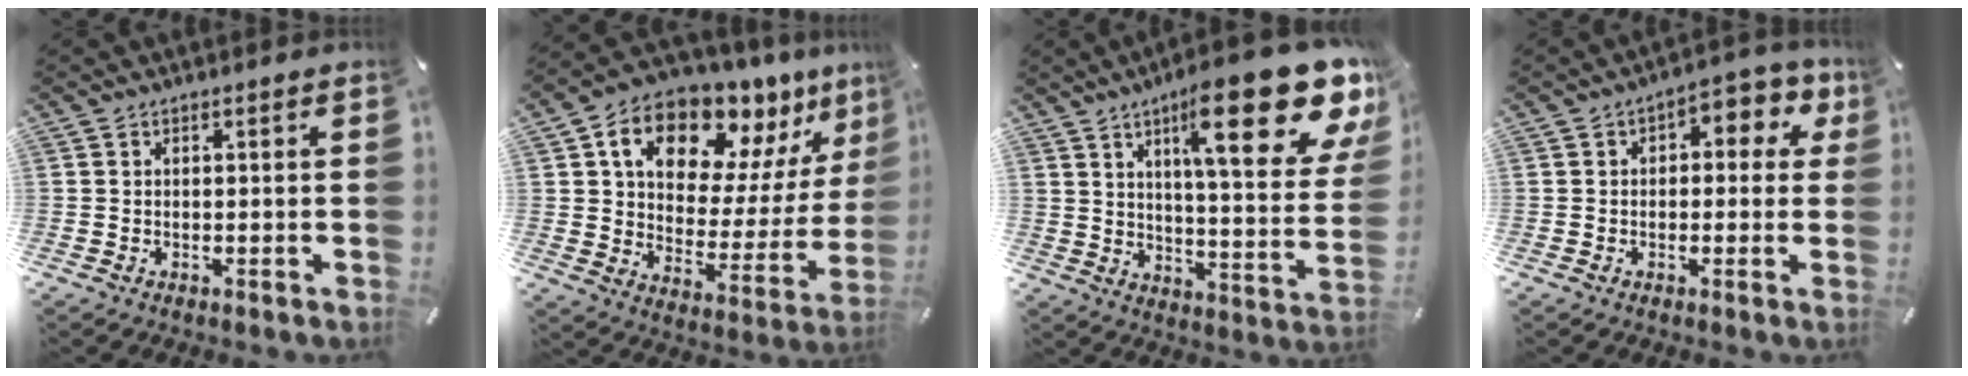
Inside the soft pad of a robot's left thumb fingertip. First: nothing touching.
{"total": 15.7, "force": [11.3, 8.5, 6.7], "torque": [-0.122, -0.085, 0.198]}
{"total": 25.5, "force": [14.6, 7.8, 19.4], "torque": [-0.273, -0.096, 0.229]}
{"total": 5.7, "force": [1.0, 3.6, 4.3], "torque": [-0.046, -0.003, 0.006]}